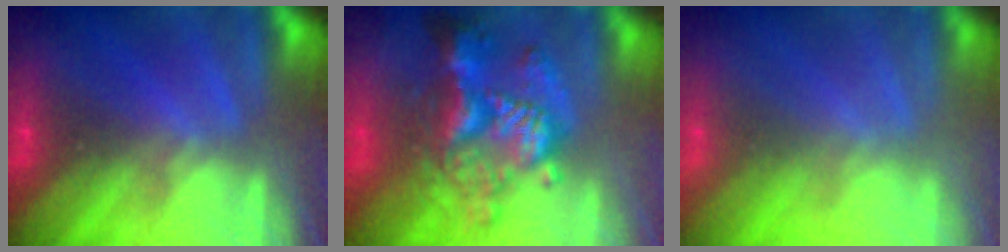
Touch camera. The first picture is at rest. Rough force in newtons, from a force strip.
{"total": 9.0}
{"total": 7.8}